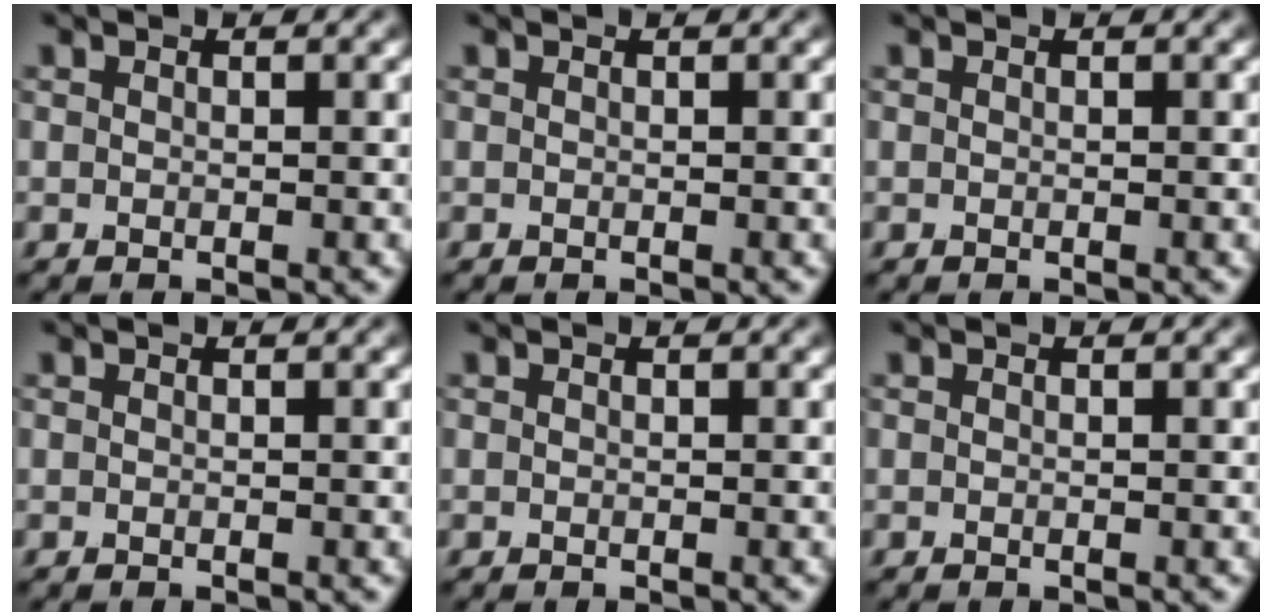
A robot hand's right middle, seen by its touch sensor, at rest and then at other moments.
{"total": 0.0}
{"total": 0.0}
{"total": 0.0}
{"total": 0.0}
{"total": 0.0}